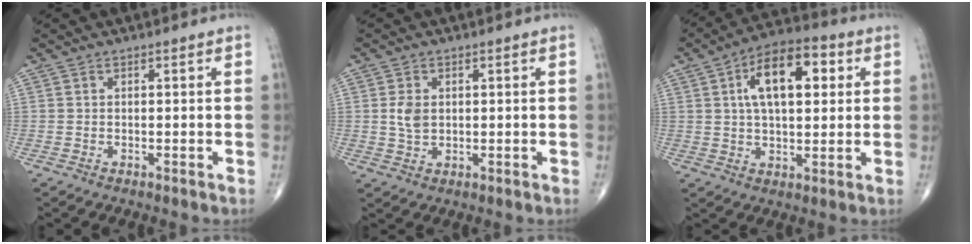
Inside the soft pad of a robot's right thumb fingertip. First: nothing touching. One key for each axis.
{"total": 3.7, "fx": 0.5, "fy": 2.6, "fz": 2.6, "tx": -0.044, "ty": -0.003, "tz": 0.013}
{"total": 14.4, "fx": 3.9, "fy": 7.2, "fz": 11.8, "tx": -0.174, "ty": 0.013, "tz": 0.059}